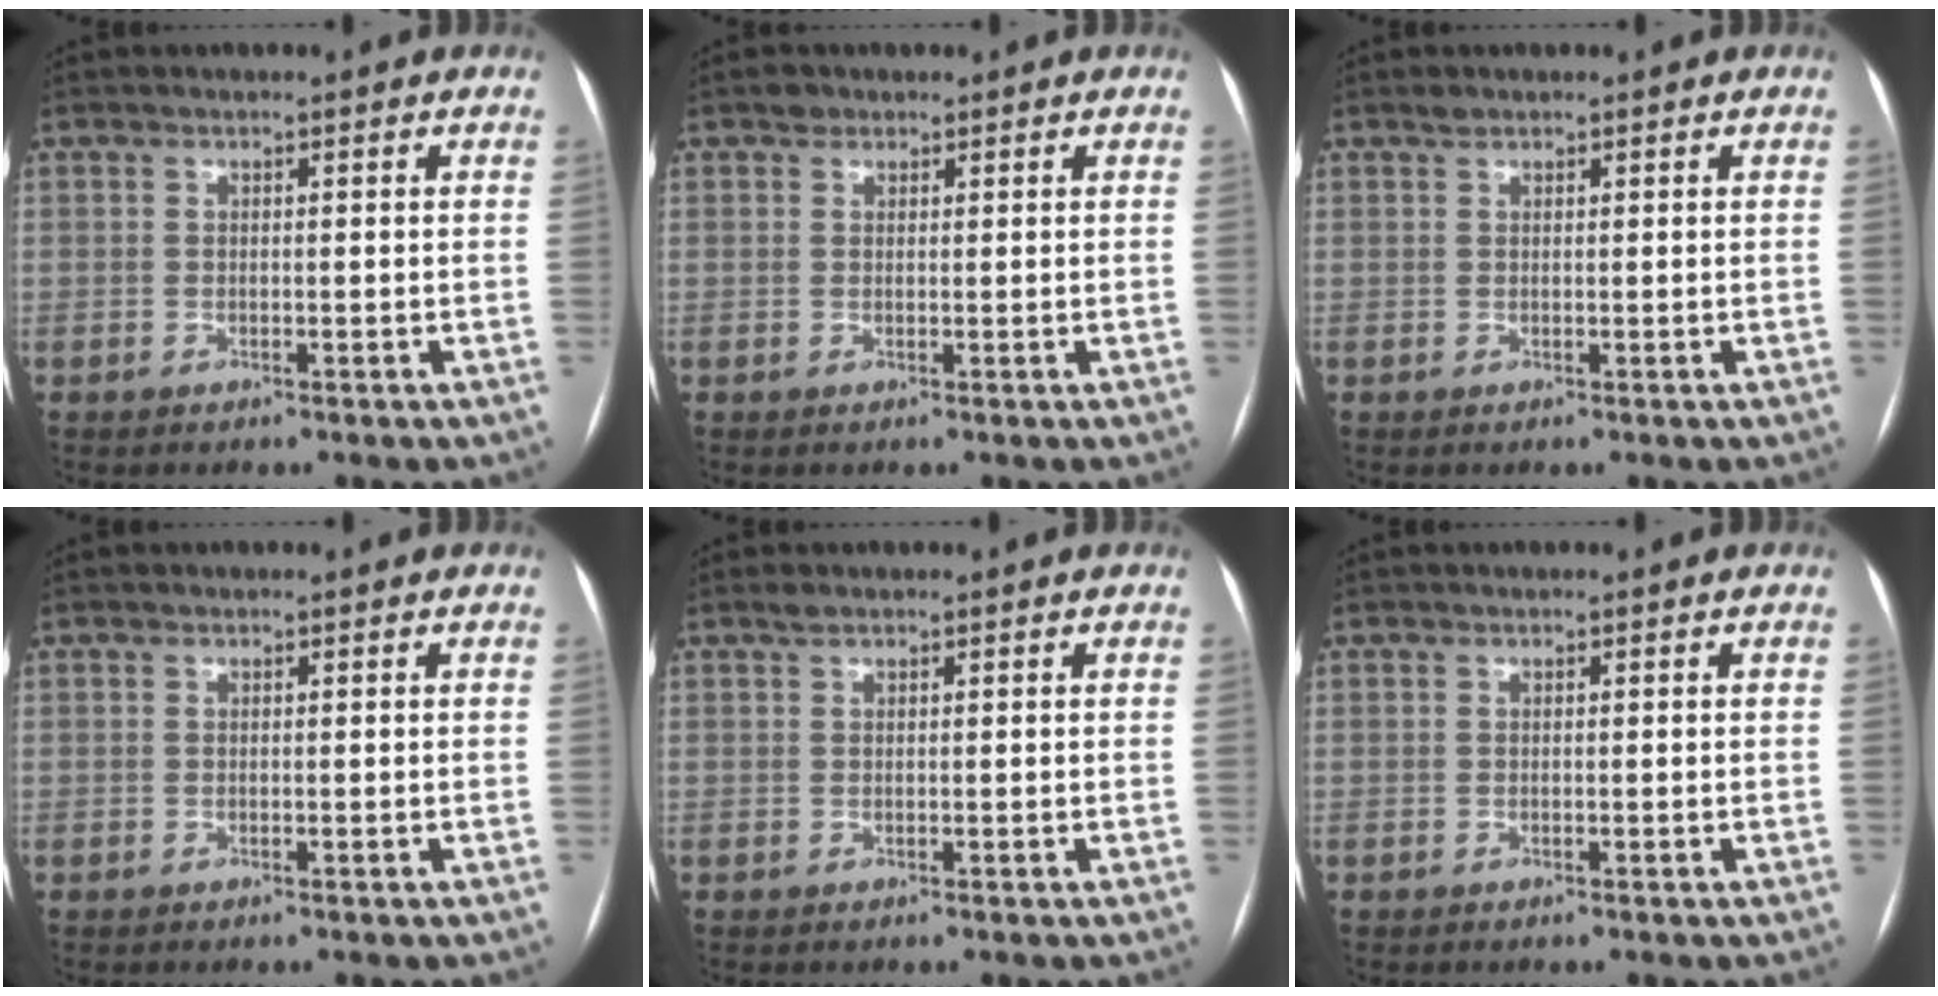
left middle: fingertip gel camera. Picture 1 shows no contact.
{"total": 1.2, "force": [0.8, 0.8, 0.2], "torque": [-0.001, 0.003, 0.011]}
{"total": 0.7, "force": [0.6, 0.3, 0.2], "torque": [-0.007, 0.004, 0.012]}
{"total": 0.0}
{"total": 0.7, "force": [0.6, 0.2, 0.3], "torque": [-0.012, 0.008, 0.014]}
{"total": 0.0}